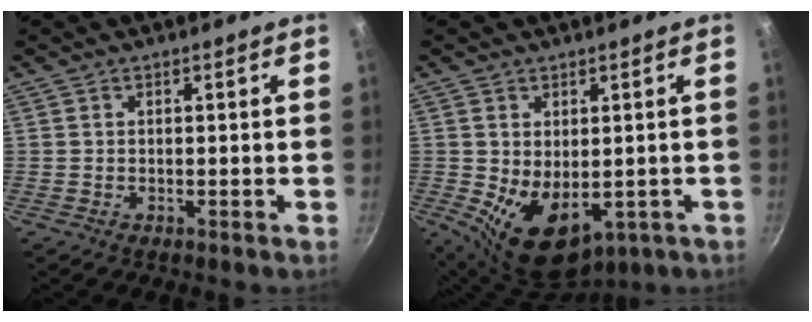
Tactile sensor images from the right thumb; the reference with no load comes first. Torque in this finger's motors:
{"motor_torque": [-0.41, 0.96, 0.55, 0.56, 0.13]}